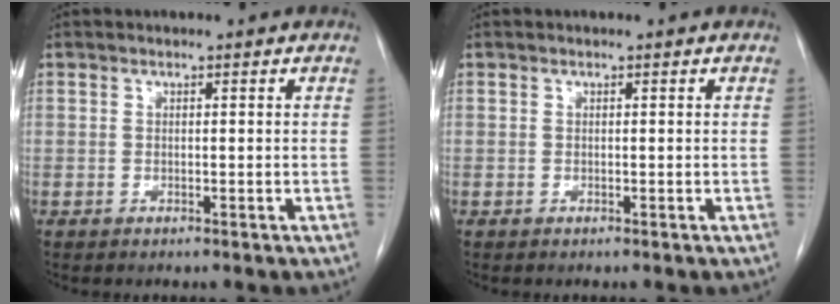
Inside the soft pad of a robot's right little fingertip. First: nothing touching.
{"total": 0.0}